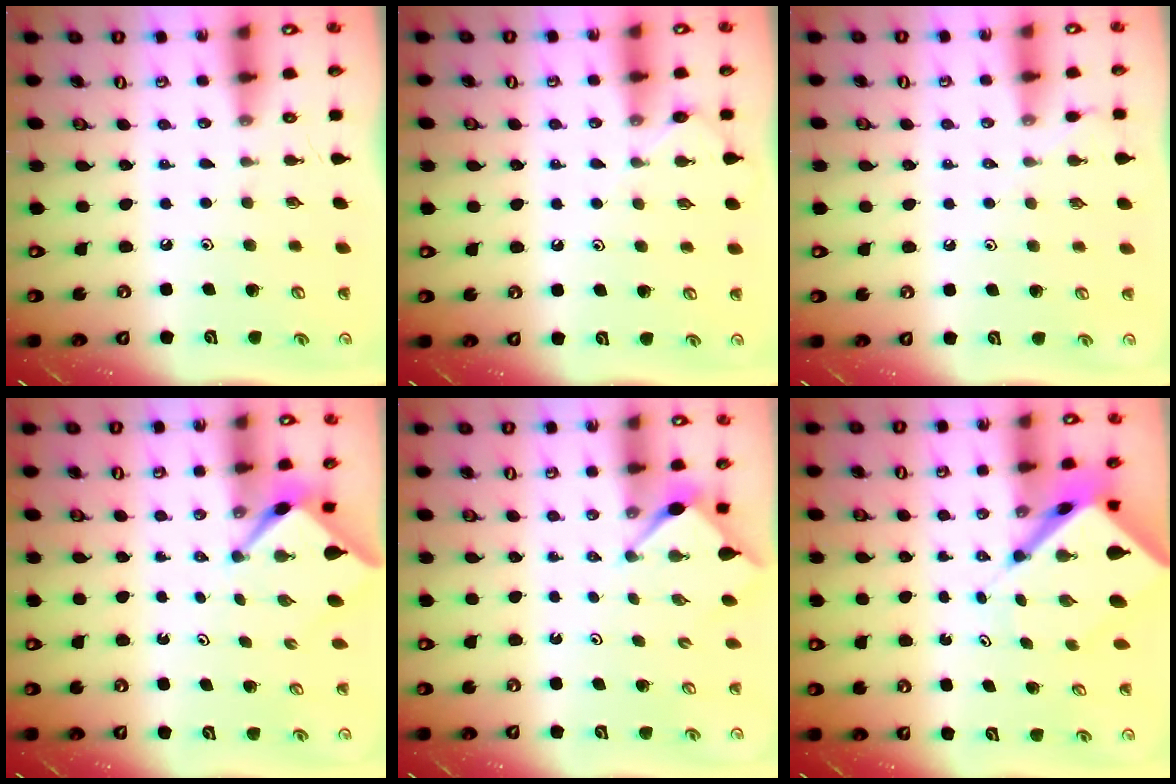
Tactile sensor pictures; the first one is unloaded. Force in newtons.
{"total": 4.1, "press": 4.1, "slide": 0.6}
{"total": 3.1, "press": 3.1, "slide": 0.5}
{"total": 2.6, "press": 2.6, "slide": 0.3}
{"total": 2.8, "press": 2.8, "slide": 0.3}
{"total": 7.2, "press": 7.2, "slide": 0.5}